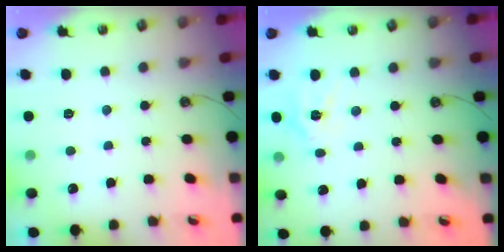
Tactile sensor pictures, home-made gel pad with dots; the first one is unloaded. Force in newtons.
{"total": 10.1, "press": 10.0, "slide": 1.2}